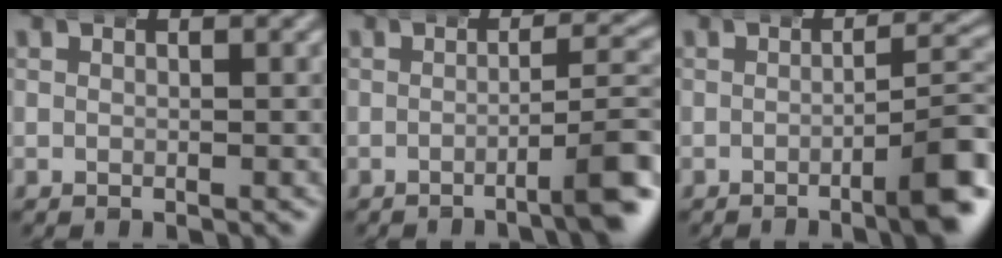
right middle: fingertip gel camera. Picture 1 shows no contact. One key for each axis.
{"total": 4.4, "fx": -1.9, "fy": 0.4, "fz": 3.9, "tx": -0.049, "ty": 0.010, "tz": -0.037}
{"total": 5.2, "fx": -2.2, "fy": 0.9, "fz": 4.7, "tx": -0.055, "ty": 0.010, "tz": -0.042}